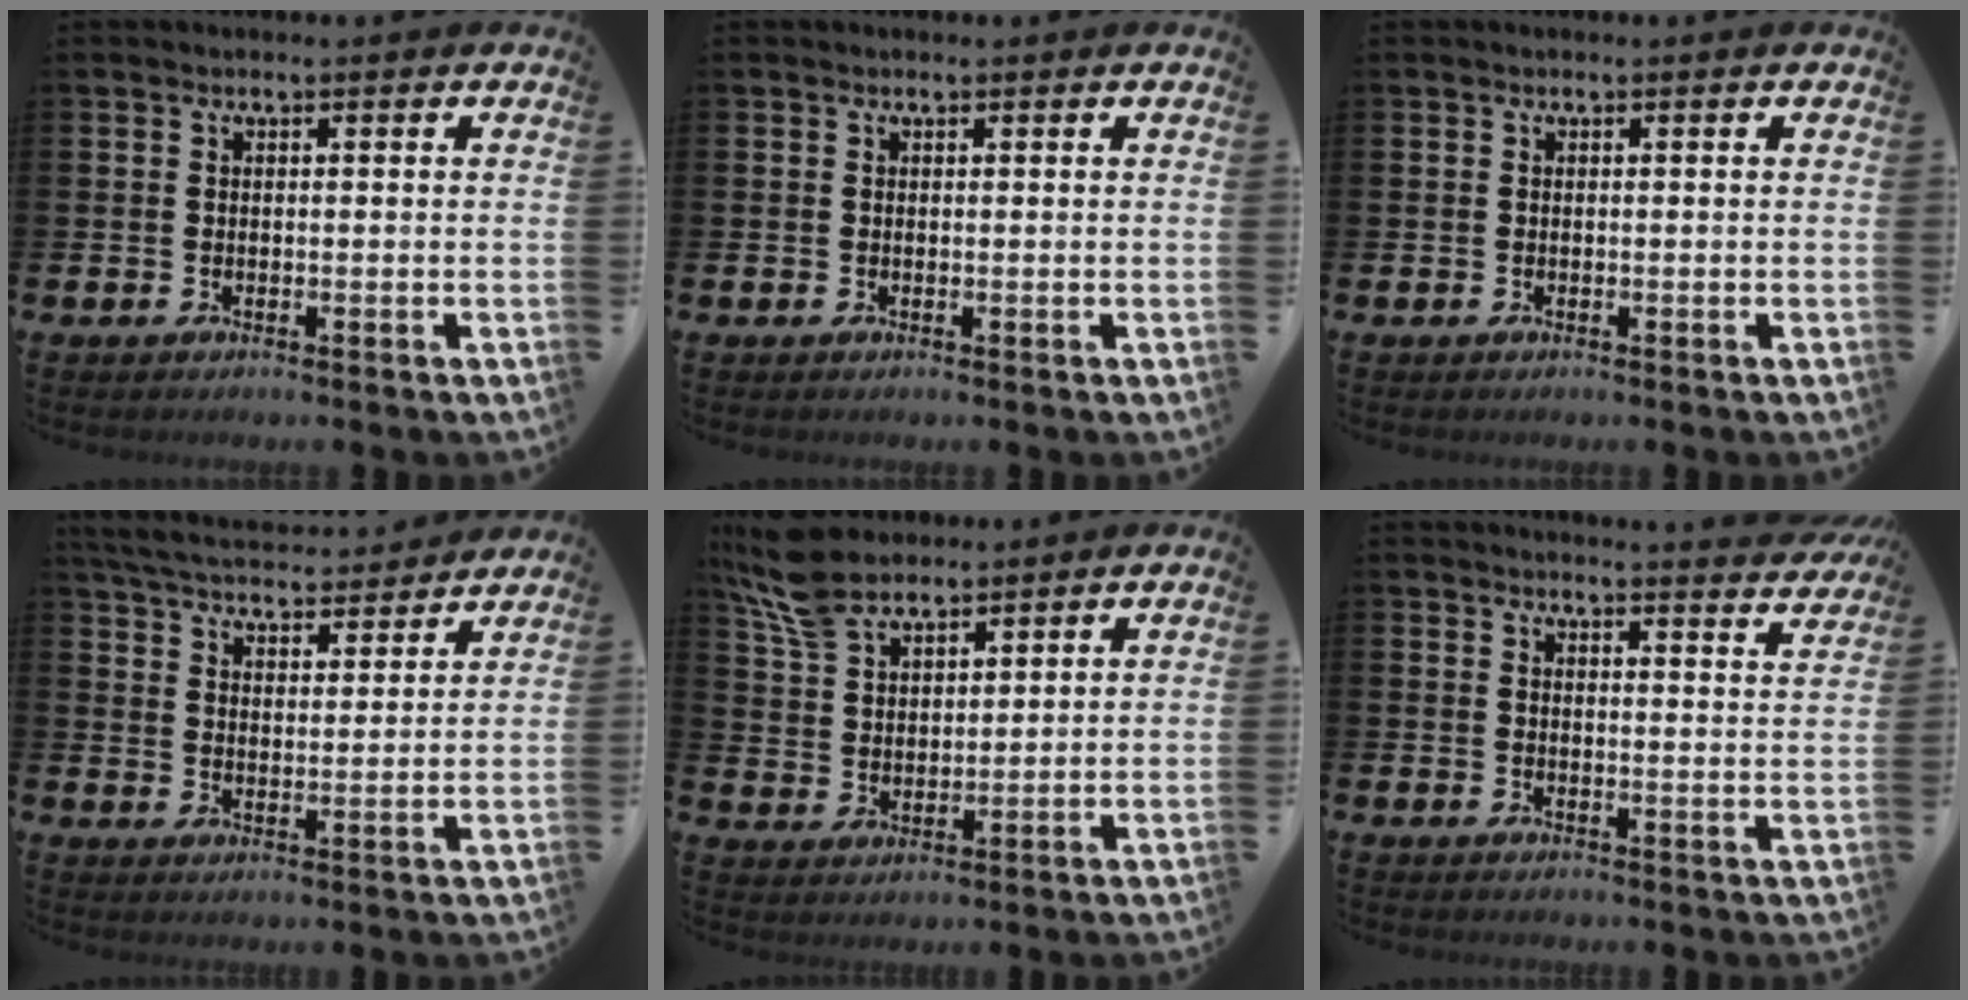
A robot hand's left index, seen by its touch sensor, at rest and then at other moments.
{"total": 0.0}
{"total": 0.0}
{"total": 5.6, "force": [5.5, 0.9, 0.9], "torque": [-0.039, -0.037, 0.096]}
{"total": 7.8, "force": [6.7, 2.8, 2.7], "torque": [-0.075, -0.015, 0.127]}
{"total": 3.3, "force": [3.3, -0.3, 0.1], "torque": [0.013, -0.034, 0.053]}